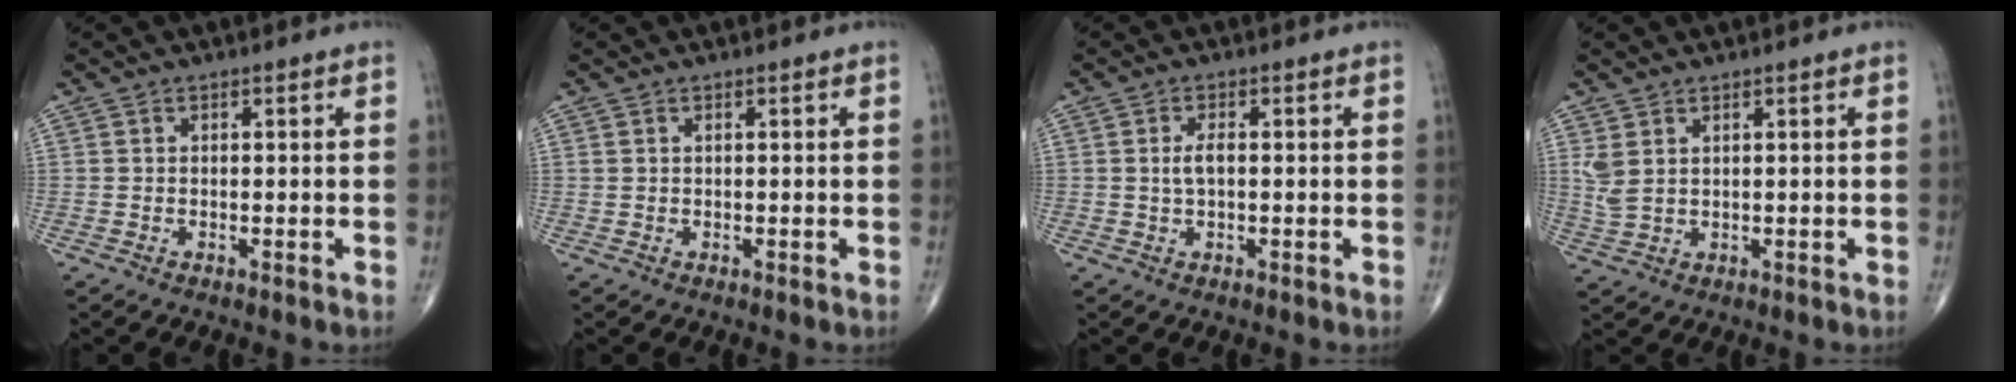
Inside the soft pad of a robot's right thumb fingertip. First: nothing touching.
{"total": 0.0}
{"total": 2.4, "force": [0.1, 1.0, 2.2], "torque": [-0.045, 0.001, 0.000]}
{"total": 3.5, "force": [1.6, 1.7, 2.6], "torque": [-0.064, -0.001, 0.043]}